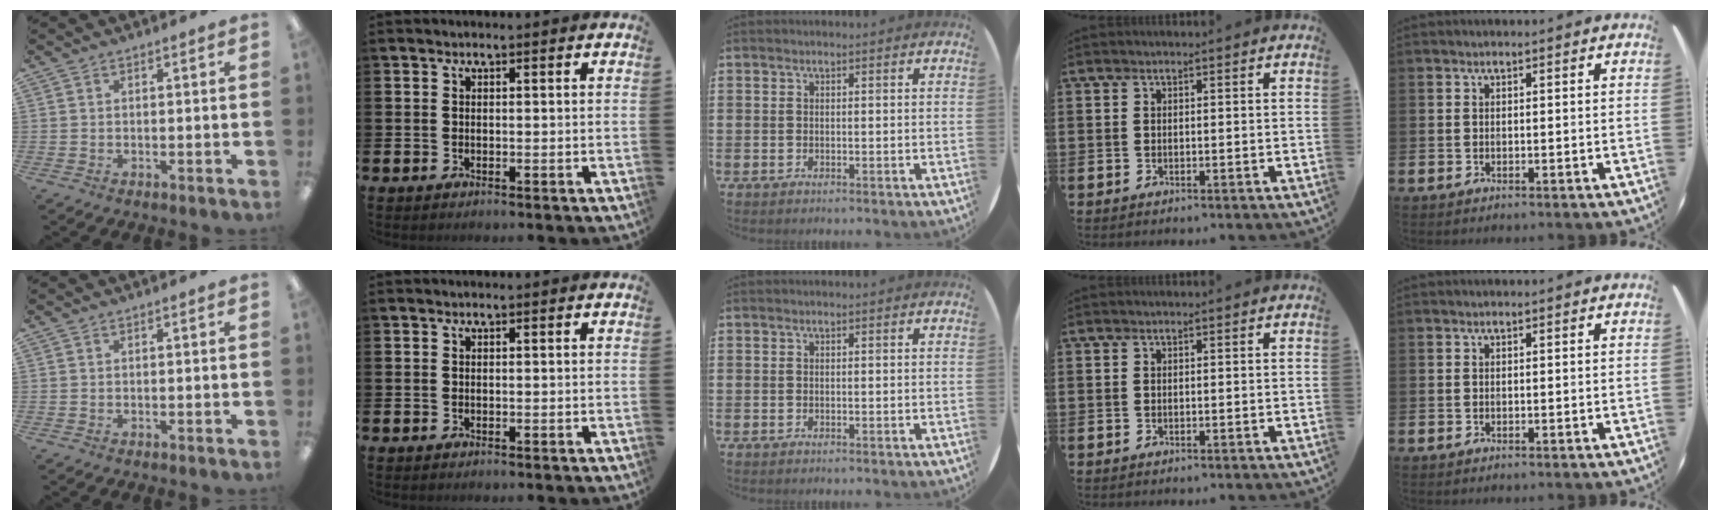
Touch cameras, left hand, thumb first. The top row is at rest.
{}